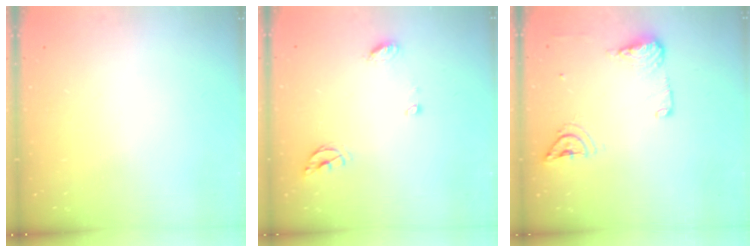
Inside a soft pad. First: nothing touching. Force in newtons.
{"total": 6.4, "press": 6.4, "slide": 0.5}
{"total": 12.7, "press": 11.8, "slide": 4.7}